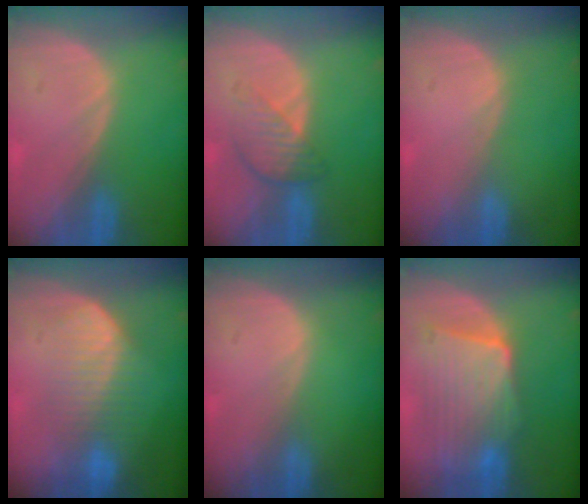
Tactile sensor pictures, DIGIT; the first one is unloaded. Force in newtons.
{"total": 4.5, "press": 4.1, "slide": 2.0}
{"total": 0.0}
{"total": 6.9, "press": 6.8, "slide": 1.4}
{"total": 0.0}
{"total": 9.3, "press": 8.6, "slide": 3.3}